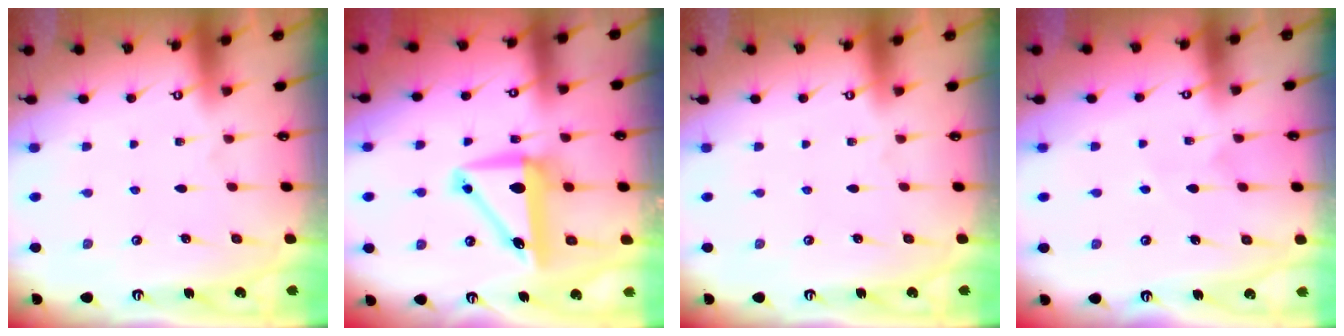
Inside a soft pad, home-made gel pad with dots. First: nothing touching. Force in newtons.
{"total": 10.3, "press": 10.1, "slide": 2.2}
{"total": 0.0}
{"total": 4.6, "press": 4.5, "slide": 0.9}